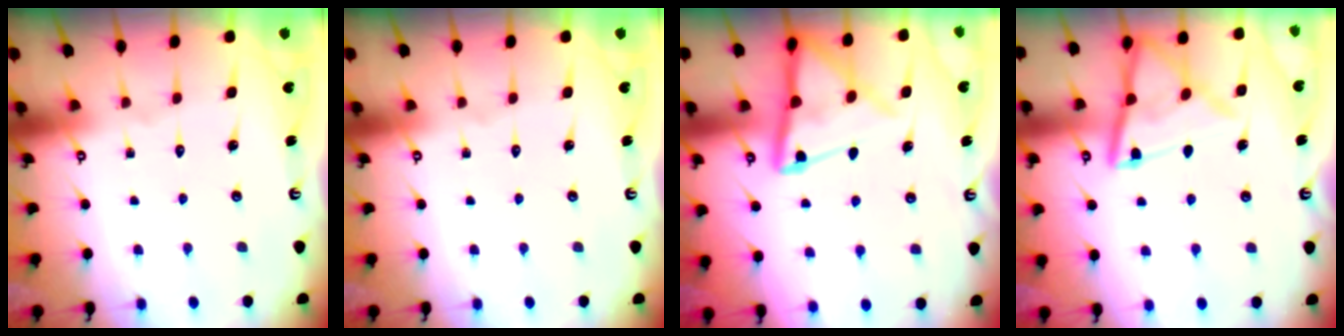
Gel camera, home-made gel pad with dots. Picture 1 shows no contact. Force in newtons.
{"total": 0.0}
{"total": 12.1, "press": 12.1, "slide": 1.2}
{"total": 13.7, "press": 13.6, "slide": 1.2}